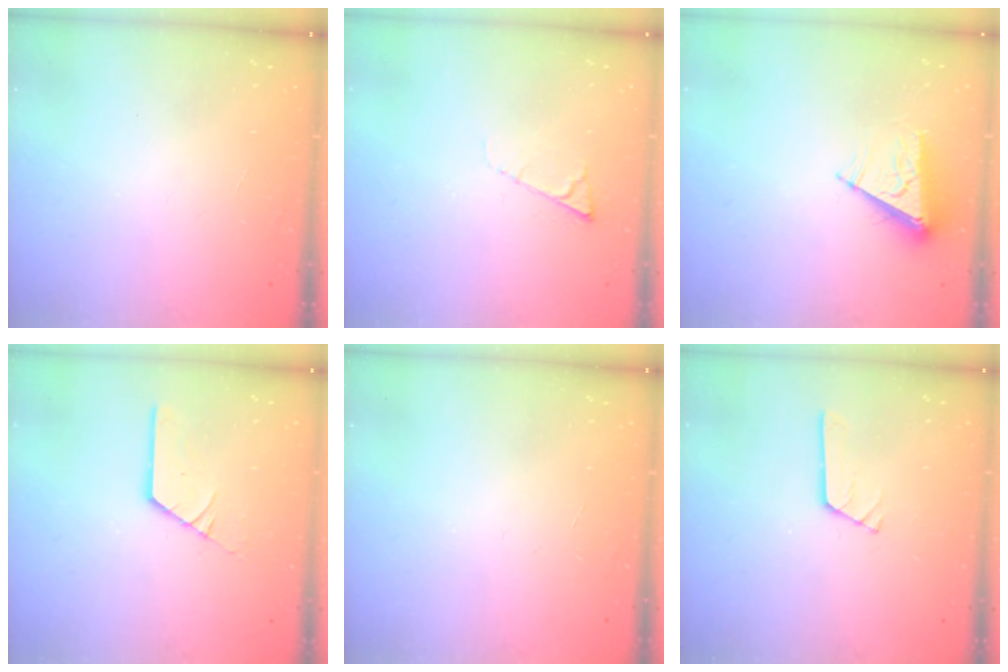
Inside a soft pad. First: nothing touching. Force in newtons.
{"total": 5.5, "press": 5.4, "slide": 0.8}
{"total": 7.9, "press": 7.9, "slide": 0.3}
{"total": 2.5, "press": 2.5, "slide": 0.2}
{"total": 0.0}
{"total": 2.9, "press": 2.9, "slide": 0.2}